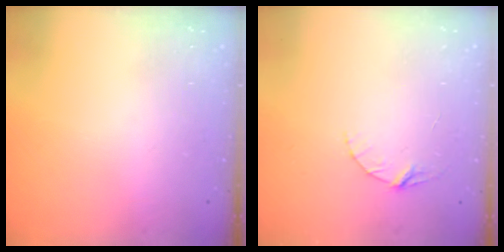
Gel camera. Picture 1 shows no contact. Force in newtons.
{"total": 3.7, "press": 3.7, "slide": 0.4}